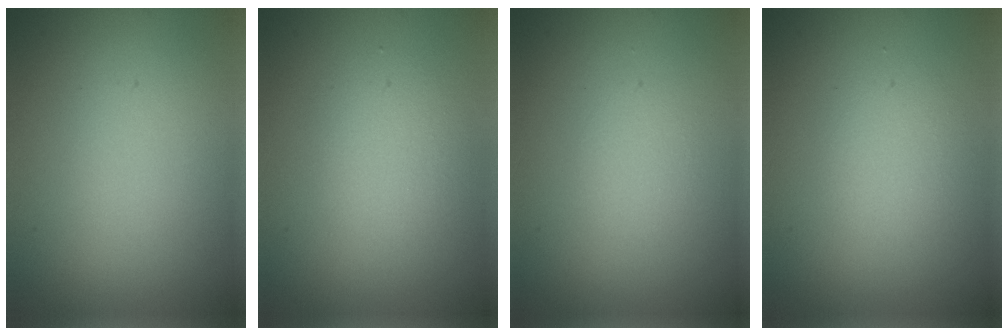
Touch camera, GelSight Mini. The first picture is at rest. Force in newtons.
{"total": 2.1, "press": 2.0, "slide": 0.1}
{"total": 1.0, "press": 0.9, "slide": 0.1}
{"total": 1.6, "press": 1.6, "slide": 0.2}